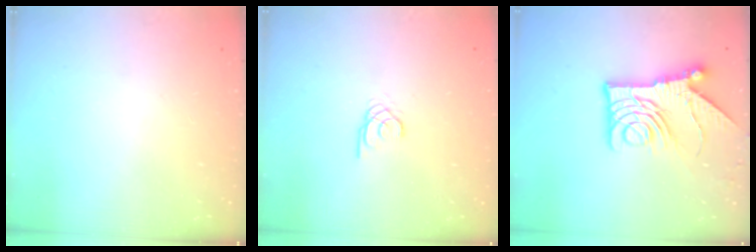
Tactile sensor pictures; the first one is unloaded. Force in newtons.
{"total": 1.9, "press": 1.9, "slide": 0.1}
{"total": 14.8, "press": 14.7, "slide": 1.3}